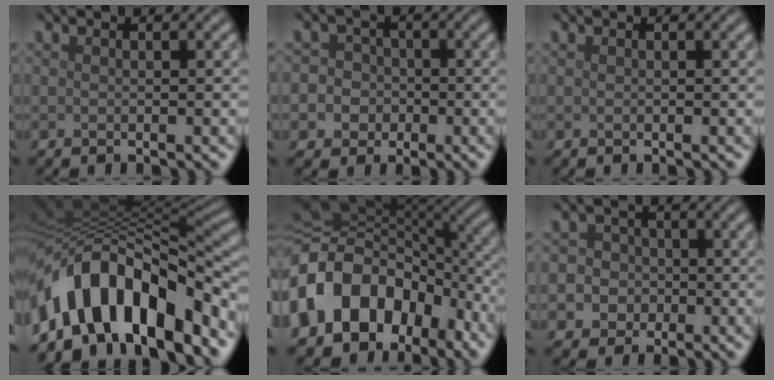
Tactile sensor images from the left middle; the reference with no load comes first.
{"total": 6.4, "force": [-2.1, 5.9, 1.3], "torque": [-0.018, -0.002, -0.067]}
{"total": 0.0}
{"total": 13.1, "force": [-5.8, 6.7, 9.6], "torque": [-0.152, 0.008, -0.101]}
{"total": 15.7, "force": [-5.6, 12.0, 8.5], "torque": [-0.205, -0.006, -0.111]}
{"total": 7.1, "force": [-2.2, 6.6, 1.4], "torque": [-0.025, -0.003, -0.072]}